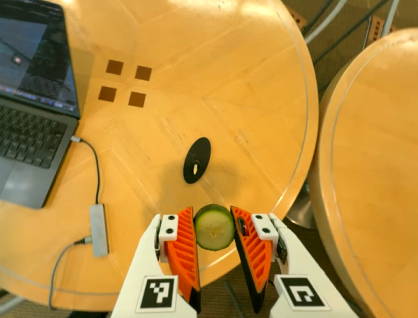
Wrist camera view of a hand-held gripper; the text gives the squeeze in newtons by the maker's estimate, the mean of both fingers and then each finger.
{"total": 8.1, "left": 8.1, "right": 8.1}